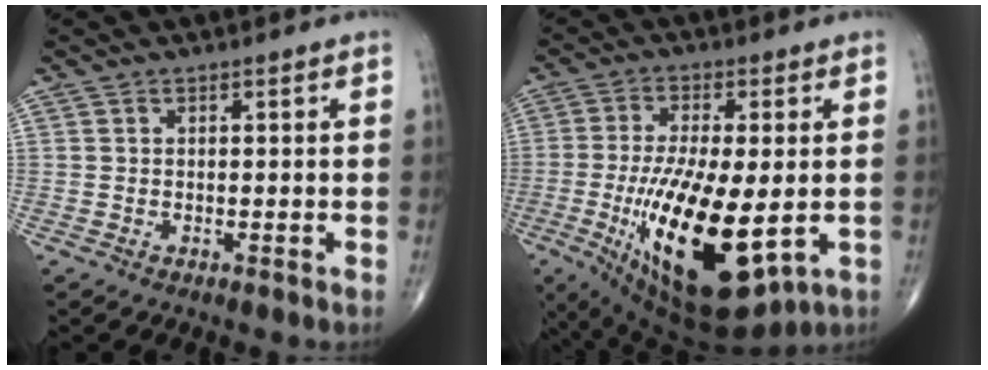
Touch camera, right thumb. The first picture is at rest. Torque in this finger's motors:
{"motor_torque": [3.21, 1.03, 2.14, -0.63, 0.31]}